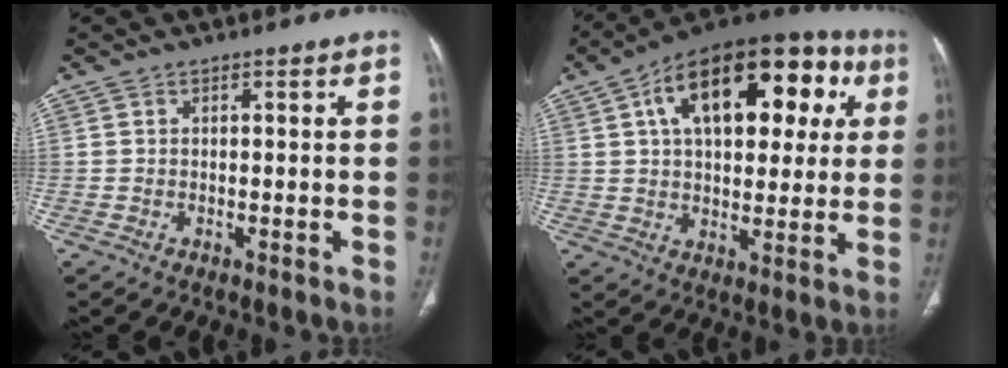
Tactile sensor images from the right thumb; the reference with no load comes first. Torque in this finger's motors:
{"motor_torque": [-0.07, 4.13, 1.14, 0.38, 0.21]}